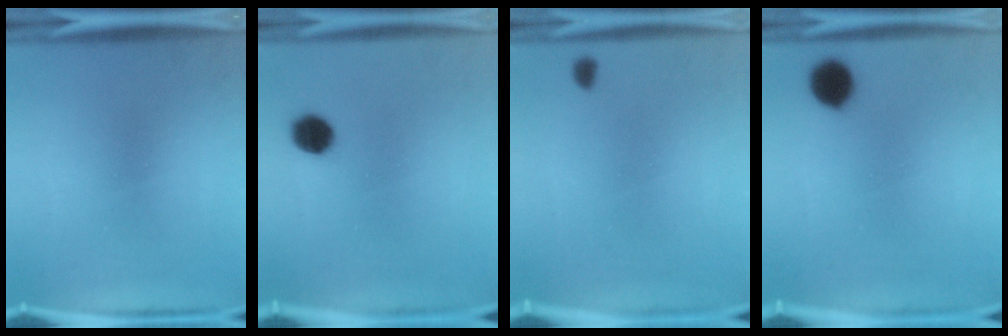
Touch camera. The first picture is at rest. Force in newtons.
{"total": 4.7}
{"total": 0.7}
{"total": 6.7}